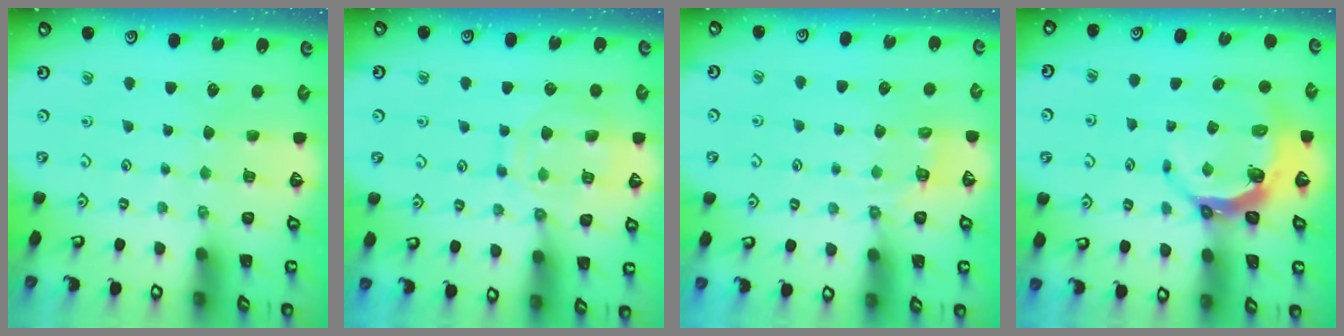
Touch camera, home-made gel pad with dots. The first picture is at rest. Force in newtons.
{"total": 12.9, "press": 12.8, "slide": 1.1}
{"total": 3.6, "press": 3.1, "slide": 1.9}
{"total": 6.2, "press": 5.1, "slide": 3.6}